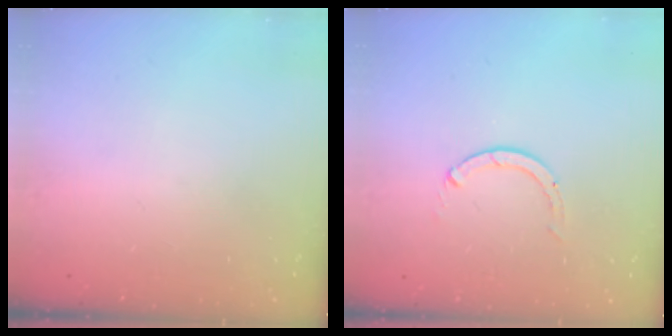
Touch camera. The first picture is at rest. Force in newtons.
{"total": 0.0}